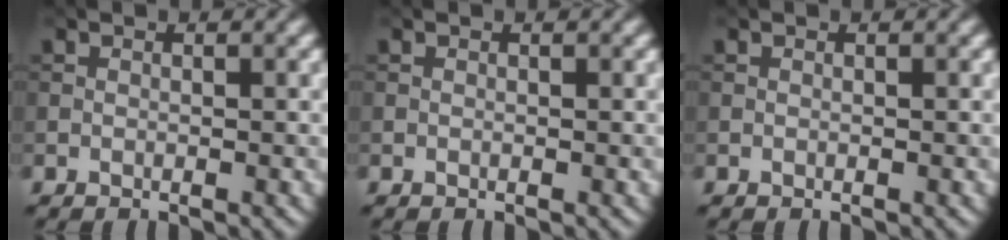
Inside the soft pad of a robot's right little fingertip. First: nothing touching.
{"total": 0.0}
{"total": 0.0}